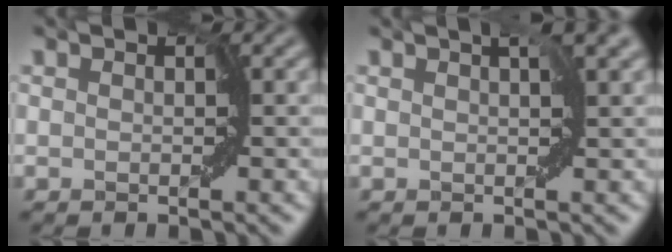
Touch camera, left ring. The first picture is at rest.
{"total": 2.3, "force": [1.2, 0.3, 2.0], "torque": [-0.035, 0.008, 0.021]}